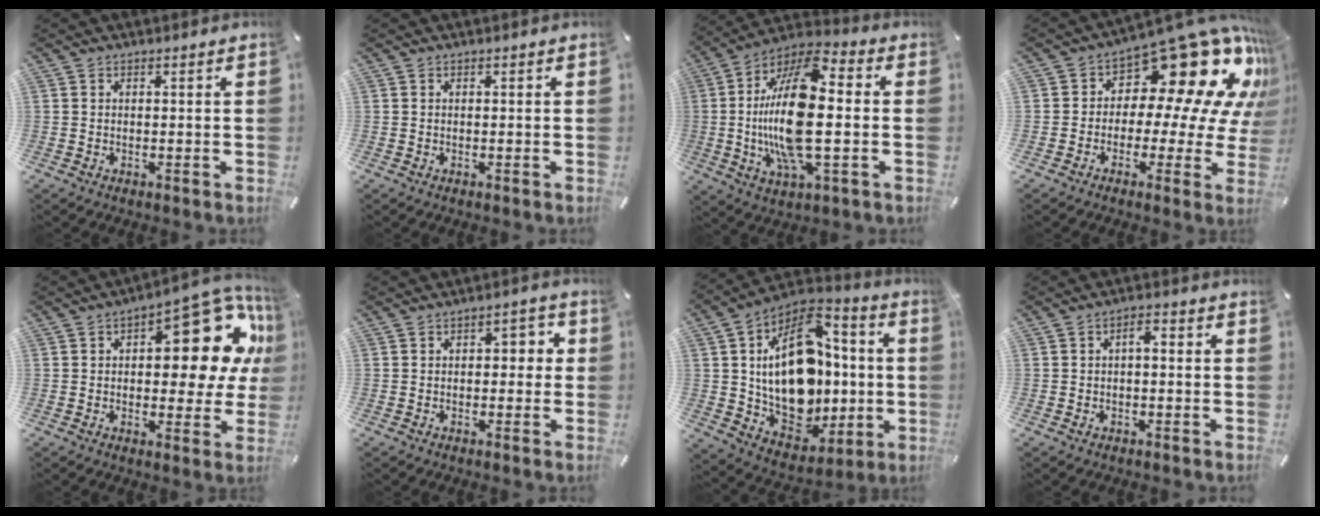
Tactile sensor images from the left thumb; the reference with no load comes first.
{"total": 0.0}
{"total": 20.8, "force": [-1.1, 8.4, 19.0], "torque": [-0.398, -0.005, -0.018]}
{"total": 18.8, "force": [9.9, 9.4, 12.9], "torque": [-0.180, -0.091, 0.164]}
{"total": 19.9, "force": [7.0, 9.8, 15.9], "torque": [-0.179, -0.060, 0.109]}
{"total": 6.1, "force": [0.0, 4.1, 4.4], "torque": [-0.048, 0.003, -0.013]}
{"total": 25.0, "force": [1.7, 17.3, 18.0], "torque": [-0.317, -0.018, 0.039]}
{"total": 3.1, "force": [-0.8, 1.5, 2.6], "torque": [-0.040, 0.010, -0.019]}